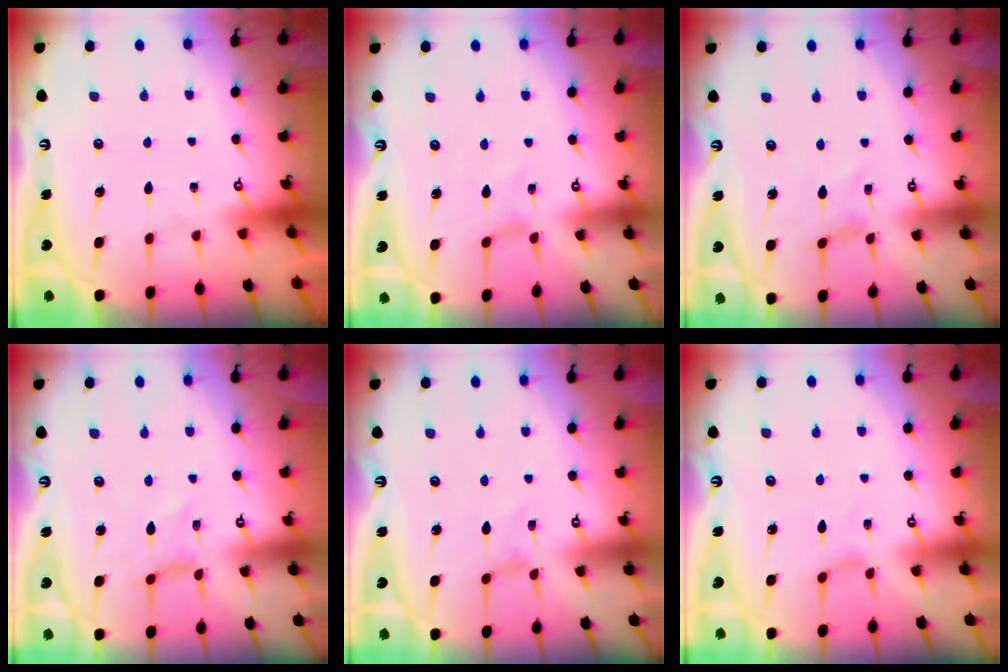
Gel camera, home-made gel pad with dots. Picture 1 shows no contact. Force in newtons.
{"total": 0.7, "press": 0.7, "slide": 0.3}
{"total": 0.0}
{"total": 0.0}
{"total": 0.0}
{"total": 1.7, "press": 1.6, "slide": 0.4}